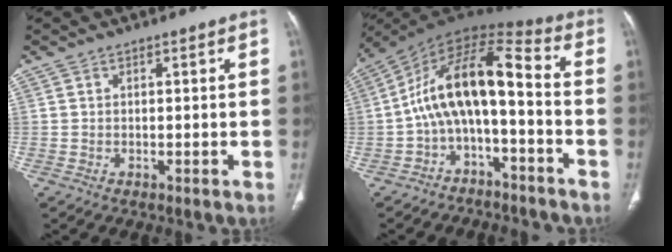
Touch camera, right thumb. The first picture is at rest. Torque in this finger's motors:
{"motor_torque": [0.36, 2.02, 0.25, -0.03, 0.51]}